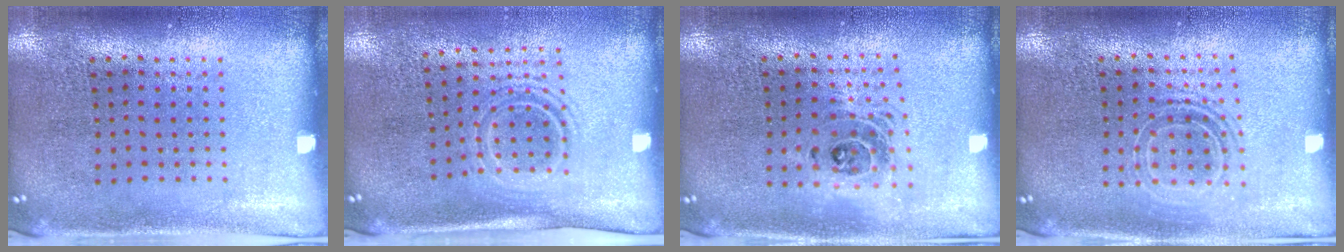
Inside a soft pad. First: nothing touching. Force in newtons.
{"total": 1.5, "press": 1.1, "slide": 1.0}
{"total": 1.5, "press": 1.3, "slide": 0.9}
{"total": 1.7, "press": 1.3, "slide": 1.0}